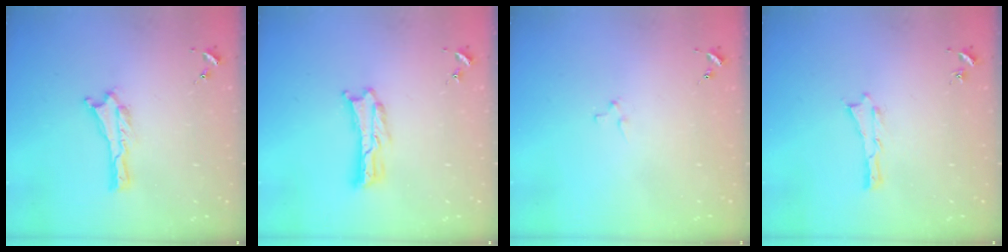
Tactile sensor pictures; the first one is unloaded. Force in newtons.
{"total": 1.0, "press": 1.0, "slide": 0.2}
{"total": 2.0, "press": 2.0, "slide": 0.2}
{"total": 0.0}